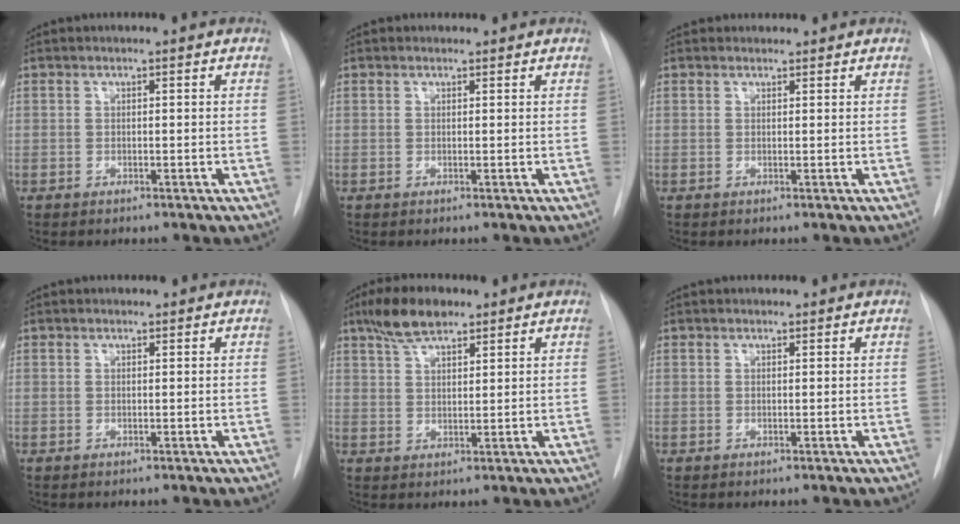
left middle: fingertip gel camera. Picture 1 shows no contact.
{"total": 0.6, "force": [0.5, 0.3, -0.1], "torque": [-0.004, 0.005, 0.008]}
{"total": 1.7, "force": [1.5, 0.6, -0.1], "torque": [0.004, 0.018, 0.024]}
{"total": 1.3, "force": [1.2, 0.4, 0.1], "torque": [-0.004, 0.014, 0.020]}
{"total": 6.5, "force": [4.8, 2.3, 3.7], "torque": [-0.073, 0.014, 0.089]}
{"total": 2.4, "force": [2.3, 0.7, 0.6], "torque": [-0.003, 0.026, 0.033]}